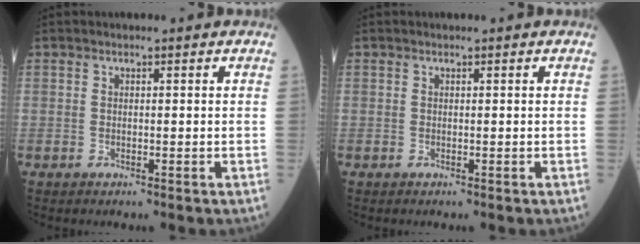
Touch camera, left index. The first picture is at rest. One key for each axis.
{"total": 0.0}